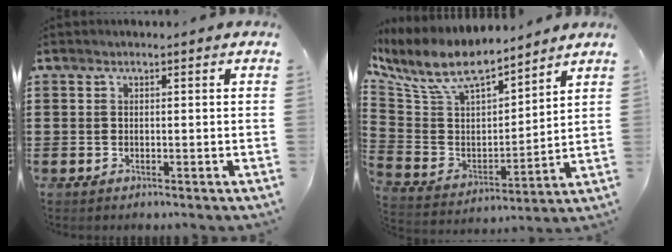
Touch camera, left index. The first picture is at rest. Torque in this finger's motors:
{"motor_torque": [1.09, -1.05, 0.48, 0.21]}